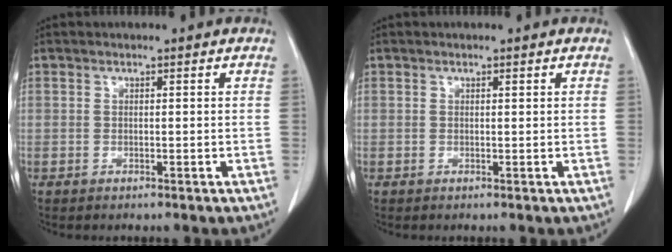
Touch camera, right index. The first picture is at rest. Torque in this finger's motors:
{"motor_torque": [-0.09, 0.03, 0.04, -0.01]}